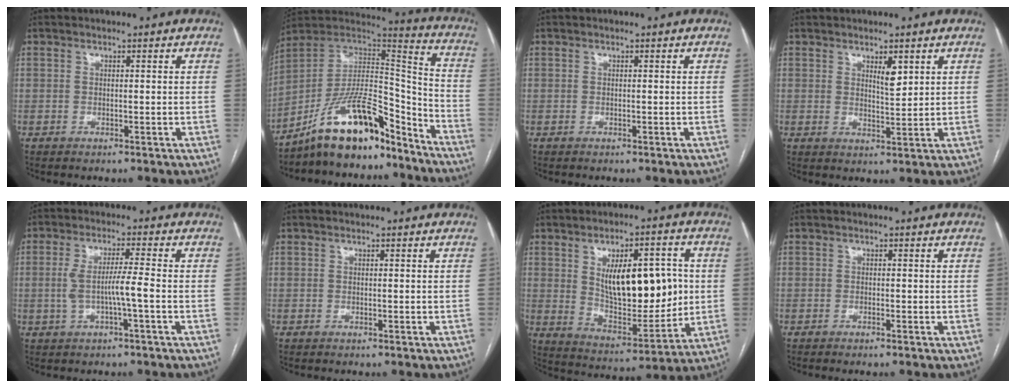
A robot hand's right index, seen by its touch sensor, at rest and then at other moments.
{"total": 17.3, "force": [-13.5, 4.8, 9.7], "torque": [-0.156, 0.048, -0.232]}
{"total": 0.0}
{"total": 3.1, "force": [1.6, 0.8, 2.5], "torque": [-0.043, -0.005, 0.029]}
{"total": 5.4, "force": [-1.0, -0.1, 5.3], "torque": [-0.105, 0.010, -0.015]}
{"total": 0.0}
{"total": 16.5, "force": [2.6, 7.0, 14.7], "torque": [-0.231, 0.006, 0.052]}
{"total": 0.6, "force": [-0.5, 0.0, 0.4], "torque": [-0.009, -0.001, -0.008]}